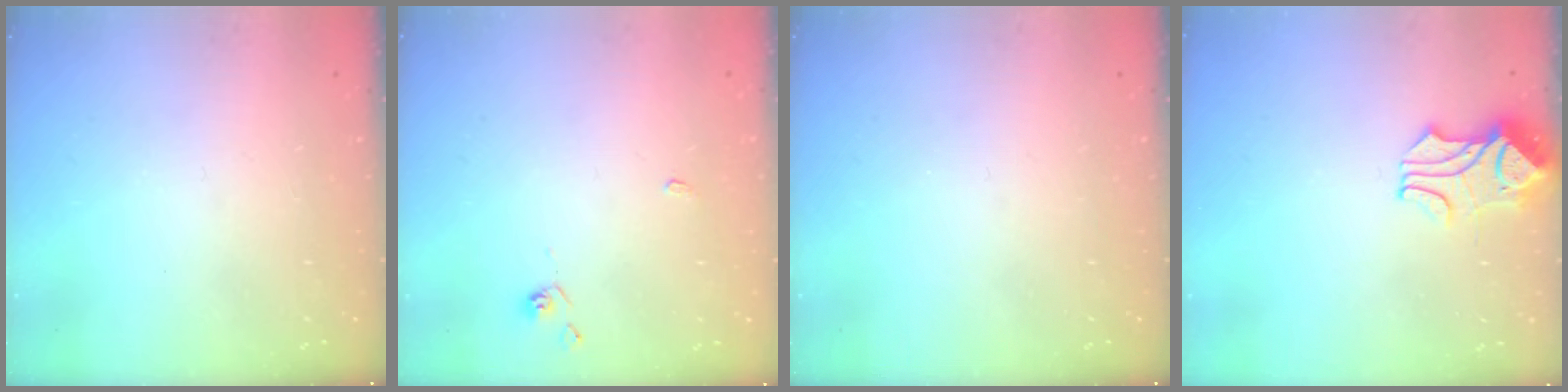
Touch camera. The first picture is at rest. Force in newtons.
{"total": 2.2, "press": 2.2, "slide": 0.5}
{"total": 0.0}
{"total": 1.7, "press": 1.4, "slide": 1.0}